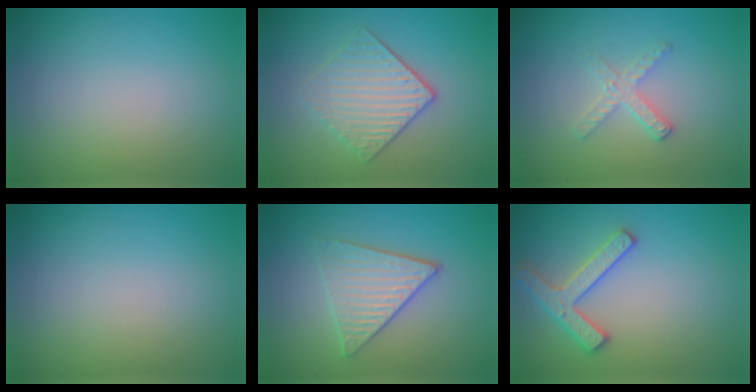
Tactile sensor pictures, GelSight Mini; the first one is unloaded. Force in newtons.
{"total": 3.8, "press": 3.2, "slide": 2.1}
{"total": 2.0, "press": 2.0, "slide": 0.2}
{"total": 0.0}
{"total": 3.9, "press": 3.3, "slide": 1.9}
{"total": 2.8, "press": 2.8, "slide": 0.3}